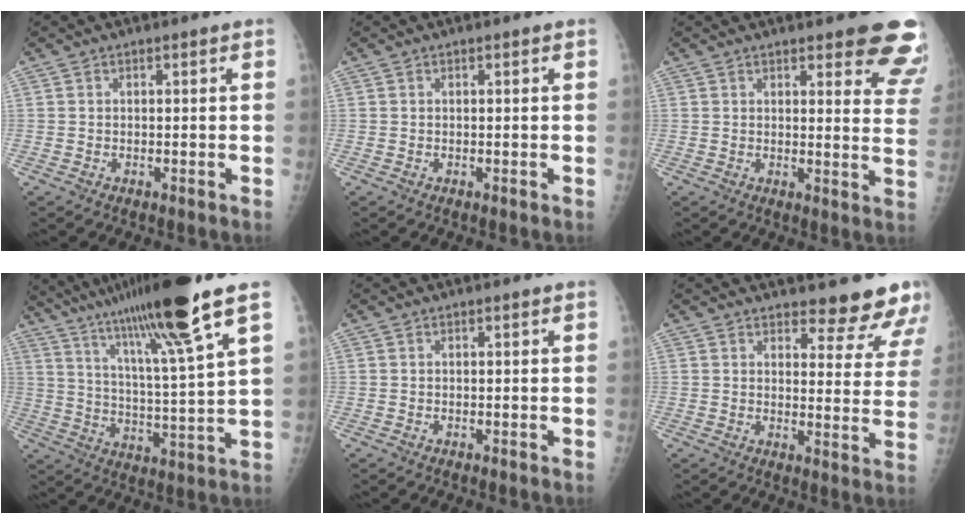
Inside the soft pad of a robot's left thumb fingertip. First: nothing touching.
{"total": 0.0}
{"total": 12.3, "force": [9.4, 3.4, 7.2], "torque": [-0.042, -0.051, 0.090]}
{"total": 20.0, "force": [12.7, 0.5, 15.5], "torque": [-0.253, -0.048, 0.214]}
{"total": 0.0}
{"total": 10.8, "force": [10.0, 2.8, 2.9], "torque": [0.003, -0.080, 0.109]}